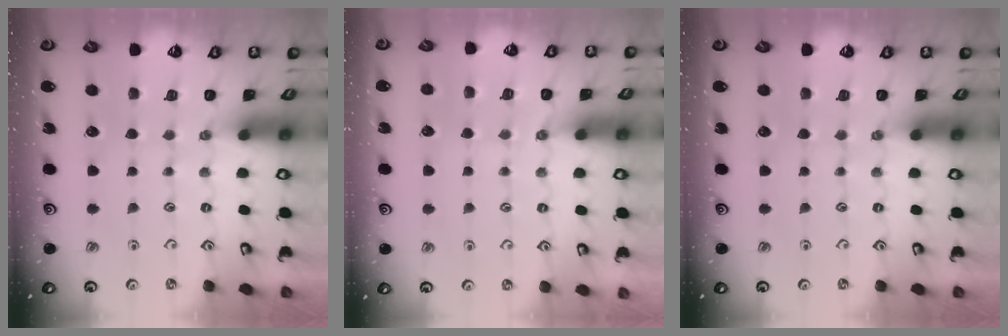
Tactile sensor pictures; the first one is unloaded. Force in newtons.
{"total": 3.0, "press": 3.0, "slide": 0.5}
{"total": 0.0}